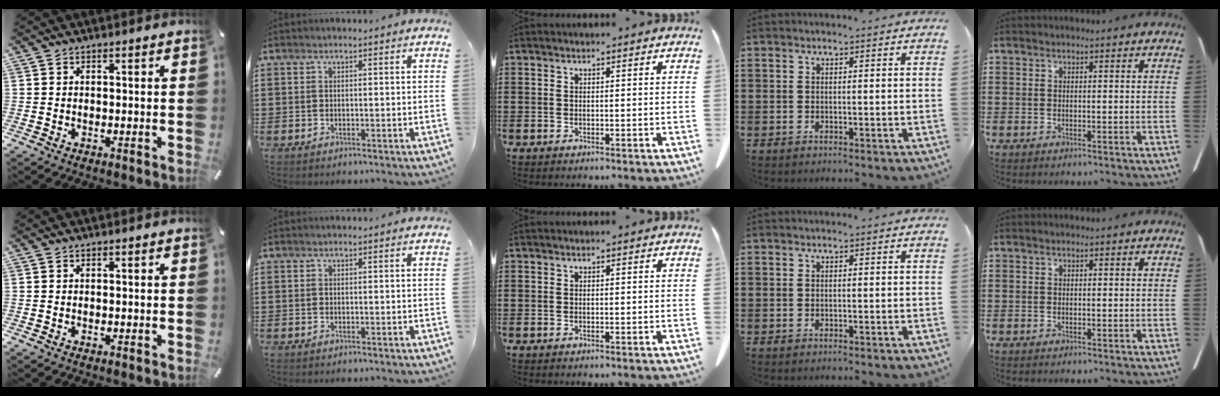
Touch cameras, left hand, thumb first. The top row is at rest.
{}